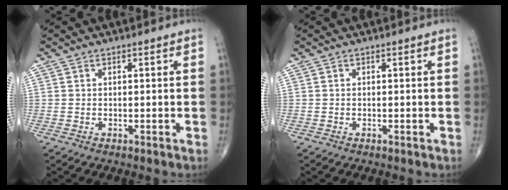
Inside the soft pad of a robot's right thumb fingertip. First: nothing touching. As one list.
[{"total": 0.0}]